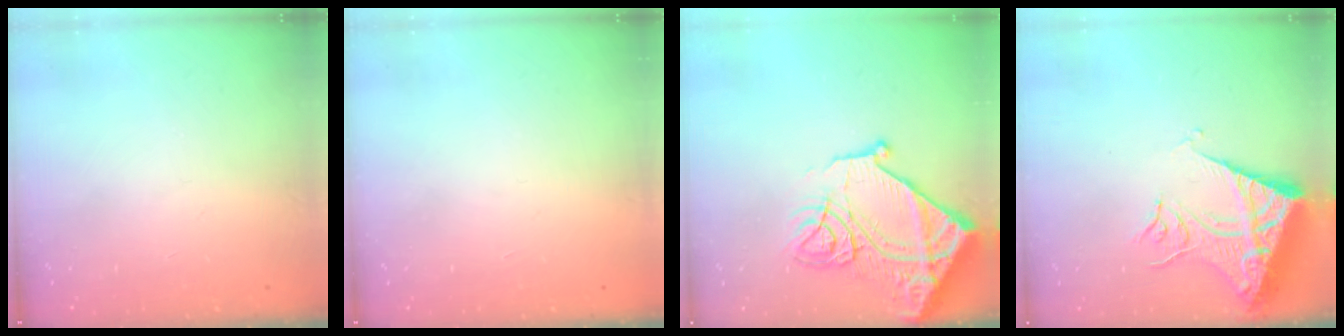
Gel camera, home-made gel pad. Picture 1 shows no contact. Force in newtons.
{"total": 1.5, "press": 1.5, "slide": 0.1}
{"total": 19.6, "press": 19.5, "slide": 2.0}
{"total": 14.5, "press": 14.4, "slide": 1.8}